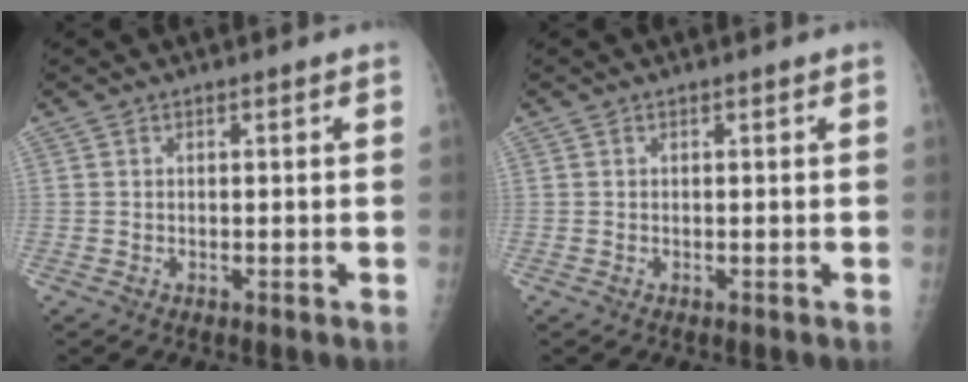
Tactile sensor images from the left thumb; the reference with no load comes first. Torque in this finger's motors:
{"motor_torque": [0.00, 0.00, -0.01, -0.01, 0.00]}